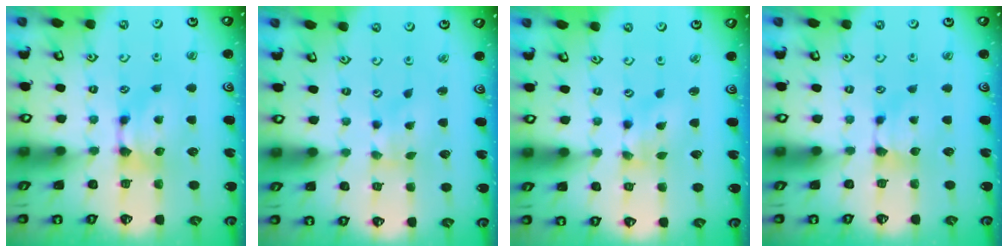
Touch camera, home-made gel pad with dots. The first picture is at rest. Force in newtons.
{"total": 2.7, "press": 2.6, "slide": 1.0}
{"total": 1.1, "press": 0.3, "slide": 1.1}
{"total": 1.1, "press": 1.0, "slide": 0.2}